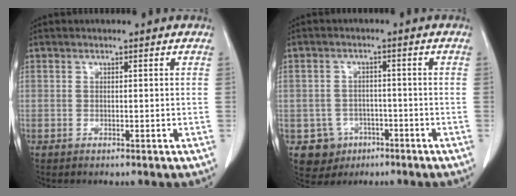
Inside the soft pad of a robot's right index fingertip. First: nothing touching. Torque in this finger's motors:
{"motor_torque": [-0.25, 0.00, -0.74, -0.21]}